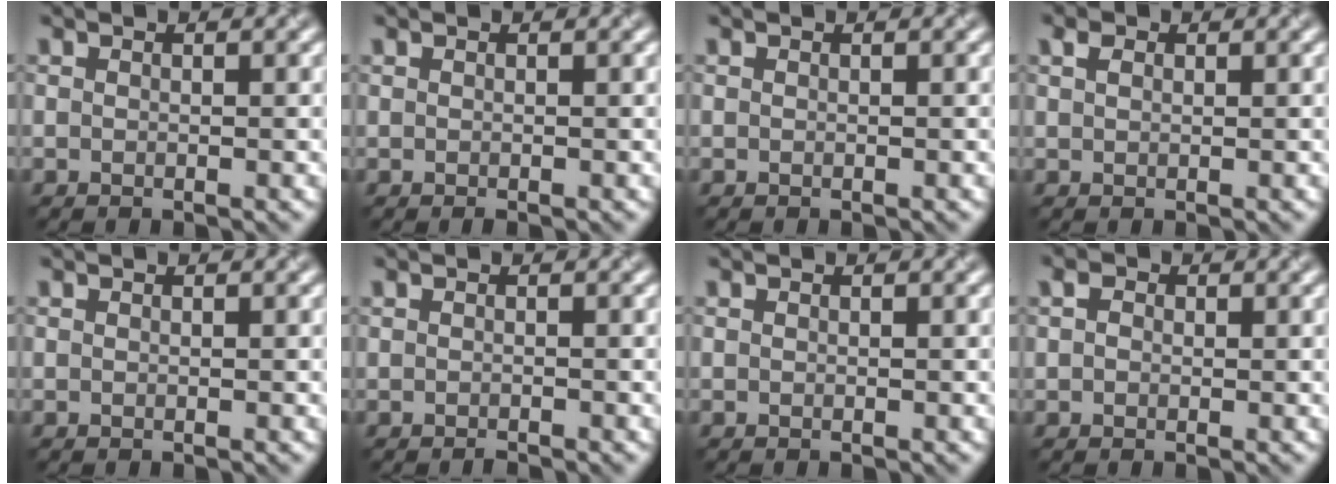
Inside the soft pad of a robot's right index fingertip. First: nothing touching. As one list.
[{"total": 0.0}, {"total": 0.0}, {"total": 0.8, "force": [0.7, 0.4, 0.2], "torque": [-0.003, 0.006, 0.010]}, {"total": 0.0}, {"total": 0.7, "force": [-0.6, 0.0, 0.2], "torque": [0.002, 0.001, -0.013]}, {"total": 0.0}, {"total": 0.6, "force": [0.2, 0.6, 0.1], "torque": [0.001, 0.005, 0.001]}]